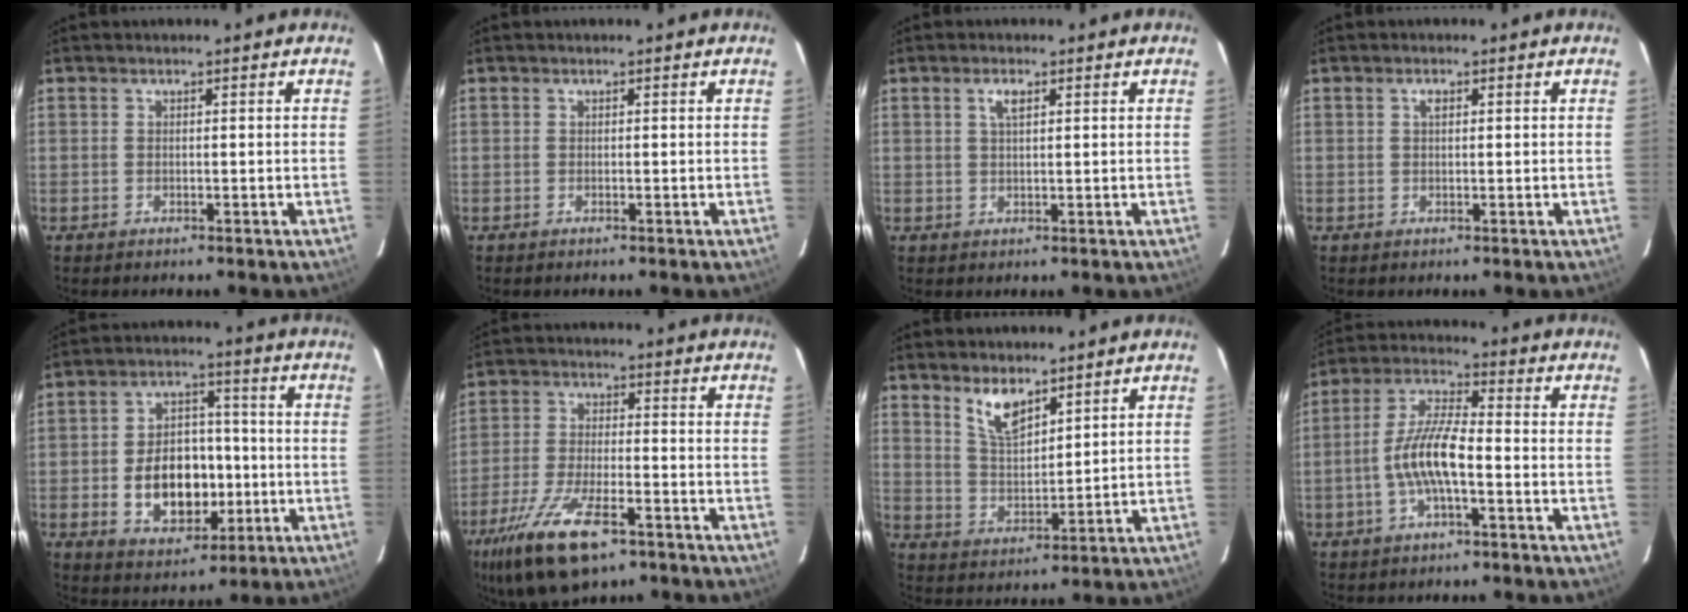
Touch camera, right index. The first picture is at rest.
{"total": 0.0}
{"total": 2.2, "force": [1.0, 0.7, 1.8], "torque": [-0.034, 0.005, 0.017]}
{"total": 1.0, "force": [0.4, 0.5, 0.8], "torque": [-0.014, 0.005, 0.005]}
{"total": 12.9, "force": [-2.6, 8.9, 9.0], "torque": [-0.177, 0.015, -0.022]}
{"total": 16.0, "force": [-9.9, 5.9, 11.1], "torque": [-0.241, -0.039, -0.182]}
{"total": 6.8, "force": [4.8, 2.4, 4.1], "torque": [-0.073, 0.000, 0.100]}
{"total": 9.4, "force": [-2.8, 2.4, 8.6], "torque": [-0.183, 0.008, -0.055]}